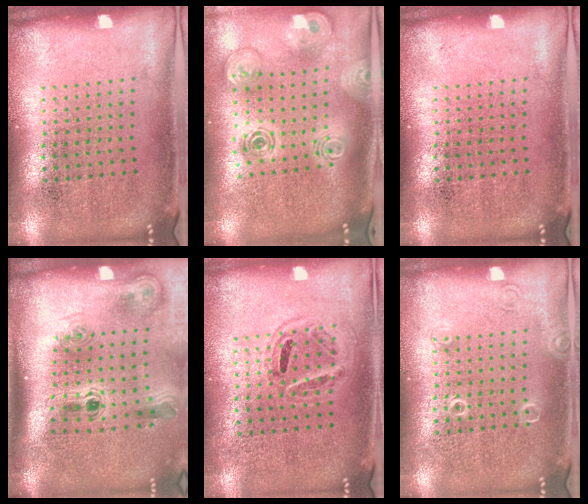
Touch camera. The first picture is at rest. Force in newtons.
{"total": 2.0, "press": 1.7, "slide": 1.0}
{"total": 0.0}
{"total": 2.3, "press": 1.5, "slide": 1.7}
{"total": 1.0, "press": 0.9, "slide": 0.3}
{"total": 1.0, "press": 1.0, "slide": 0.2}